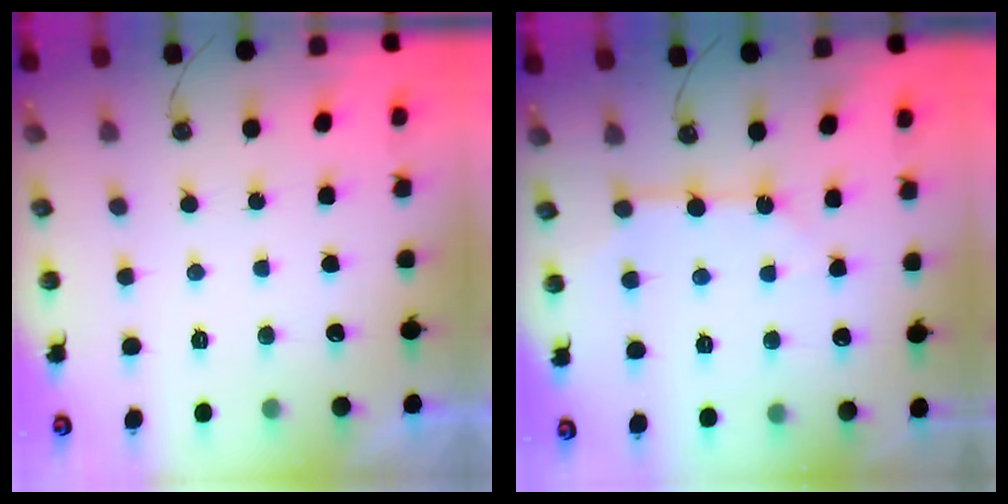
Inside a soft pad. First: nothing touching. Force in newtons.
{"total": 5.3, "press": 5.2, "slide": 0.4}